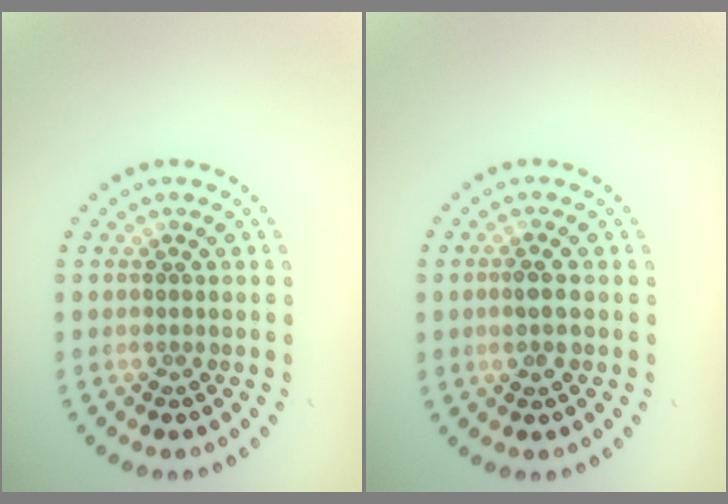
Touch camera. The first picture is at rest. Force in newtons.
{"total": 1.7, "press": 1.6, "slide": 0.6}